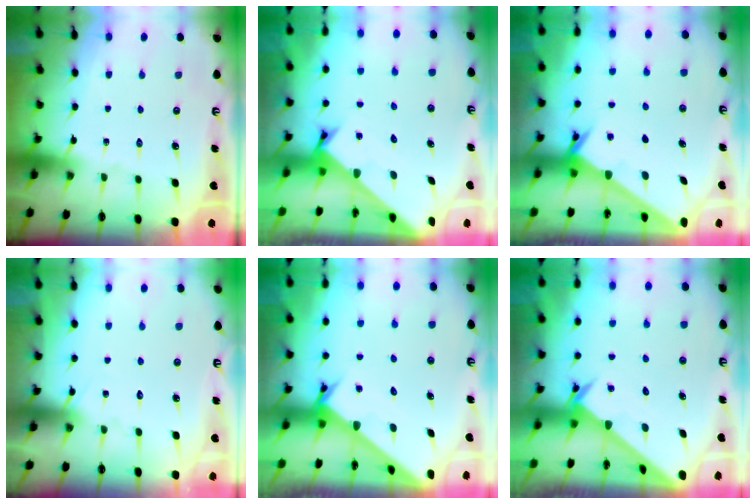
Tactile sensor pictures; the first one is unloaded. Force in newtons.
{"total": 2.4, "press": 2.4, "slide": 0.2}
{"total": 2.4, "press": 2.4, "slide": 0.2}
{"total": 5.7, "press": 5.7, "slide": 0.5}
{"total": 2.9, "press": 2.9, "slide": 0.1}
{"total": 2.4, "press": 2.4, "slide": 0.2}